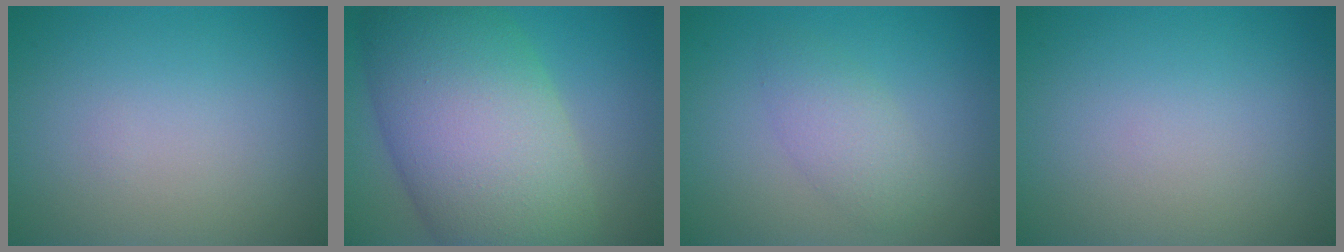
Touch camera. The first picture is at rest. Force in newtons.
{"total": 14.2, "press": 14.2, "slide": 0.9}
{"total": 2.4, "press": 2.4, "slide": 0.1}
{"total": 0.0}